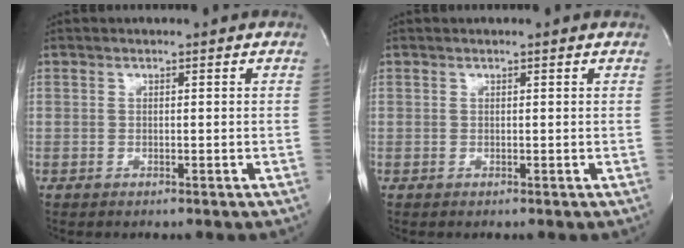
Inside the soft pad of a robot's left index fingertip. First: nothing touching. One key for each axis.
{"total": 1.0, "fx": 1.0, "fy": -0.1, "fz": 0.3, "tx": -0.011, "ty": 0.007, "tz": 0.012}